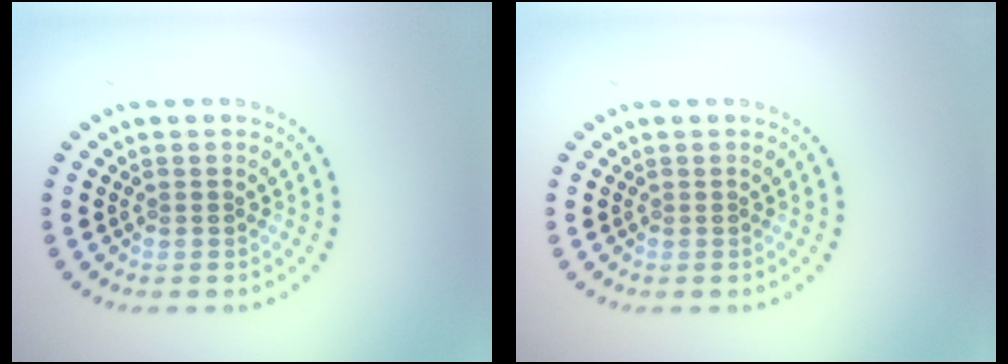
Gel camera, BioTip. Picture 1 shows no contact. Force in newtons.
{"total": 0.0}